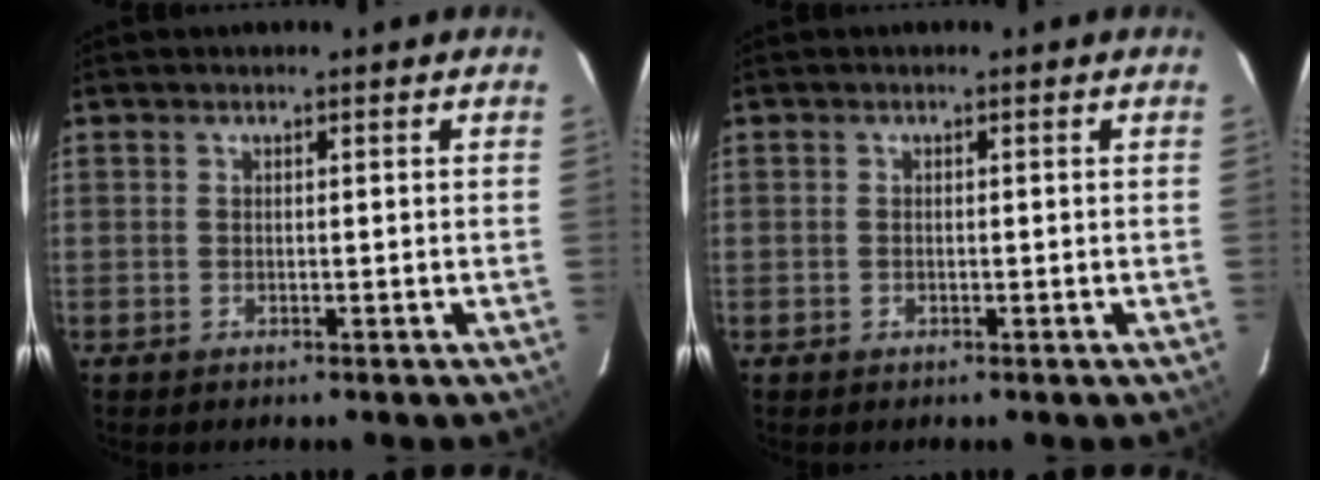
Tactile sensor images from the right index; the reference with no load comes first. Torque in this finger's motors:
{"motor_torque": [0.24, 0.16, 0.07, 0.02]}